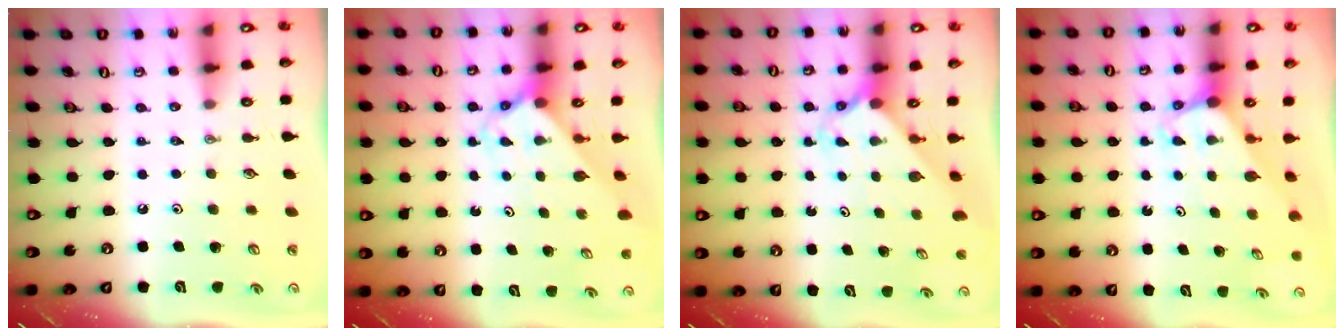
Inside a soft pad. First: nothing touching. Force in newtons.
{"total": 2.2, "press": 2.2, "slide": 0.1}
{"total": 2.5, "press": 2.5, "slide": 0.3}
{"total": 2.9, "press": 2.9, "slide": 0.0}